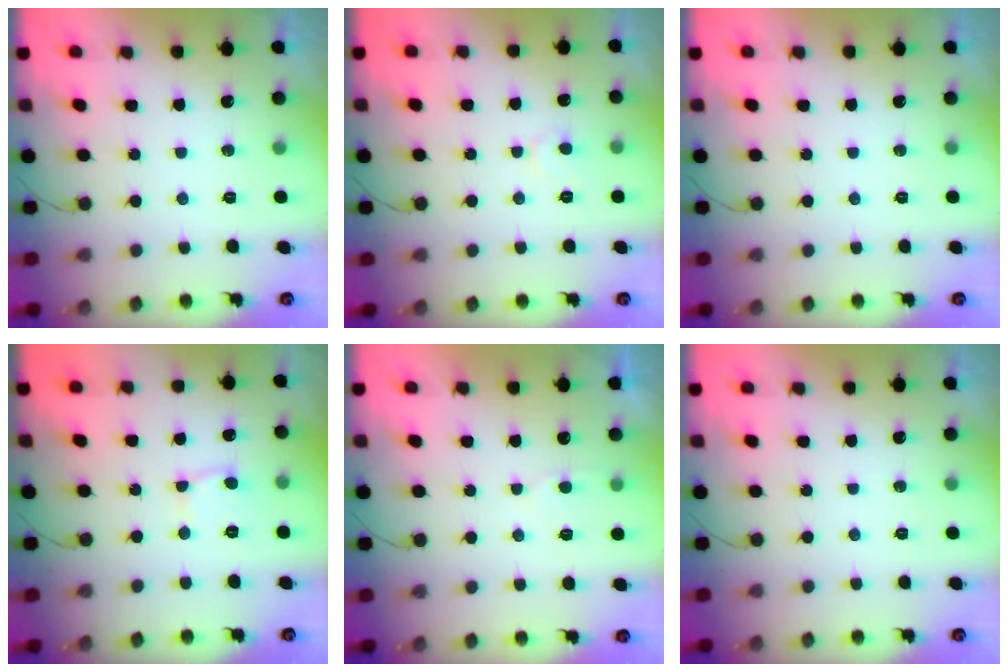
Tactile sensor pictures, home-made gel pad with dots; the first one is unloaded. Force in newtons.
{"total": 4.2, "press": 4.2, "slide": 0.5}
{"total": 0.0}
{"total": 2.7, "press": 2.7, "slide": 0.2}
{"total": 2.9, "press": 2.8, "slide": 0.3}
{"total": 0.0}